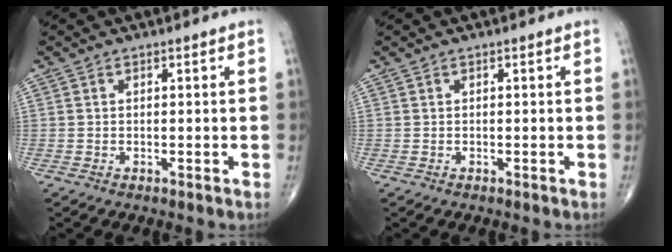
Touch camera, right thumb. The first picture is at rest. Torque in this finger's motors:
{"motor_torque": [-0.14, 0.14, -0.03, -0.03, 0.00]}